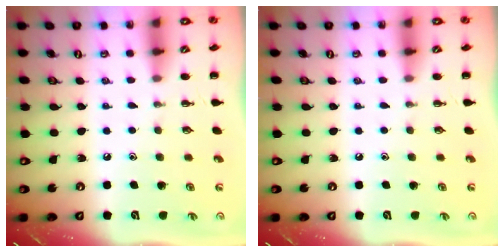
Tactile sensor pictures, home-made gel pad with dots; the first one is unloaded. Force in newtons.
{"total": 0.0}